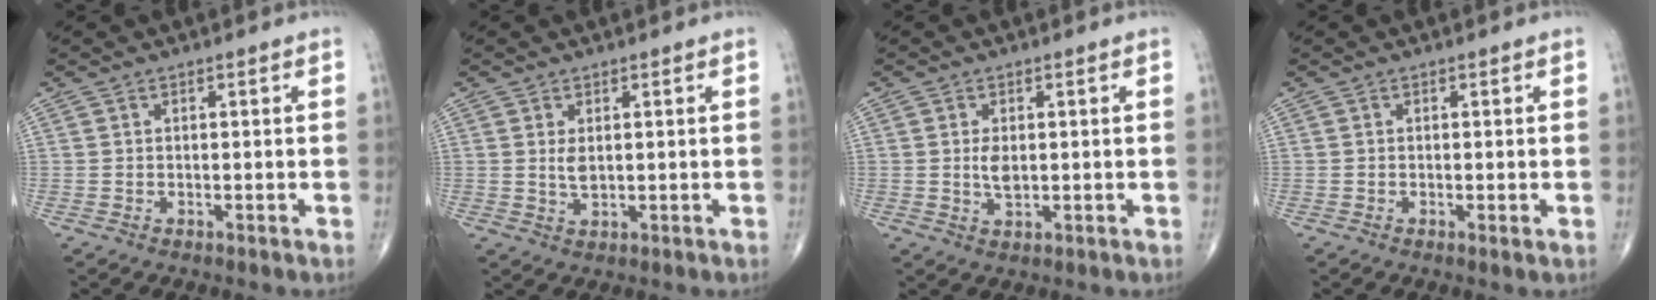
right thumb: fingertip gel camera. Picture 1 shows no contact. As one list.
[{"total": 2.4, "force": [0.5, 1.2, 2.0], "torque": [-0.035, -0.008, 0.014]}, {"total": 3.0, "force": [0.2, 1.6, 2.6], "torque": [-0.046, -0.006, 0.006]}, {"total": 0.6, "force": [-0.1, 0.0, 0.6], "torque": [-0.015, -0.004, -0.004]}]